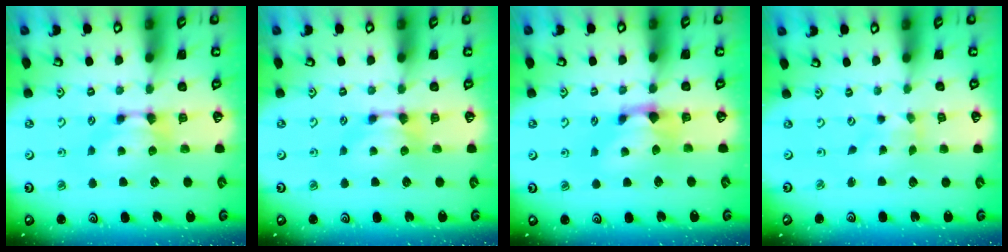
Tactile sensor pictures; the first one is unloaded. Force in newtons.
{"total": 0.0}
{"total": 1.4, "press": 0.4, "slide": 1.3}
{"total": 3.2, "press": 3.1, "slide": 0.7}